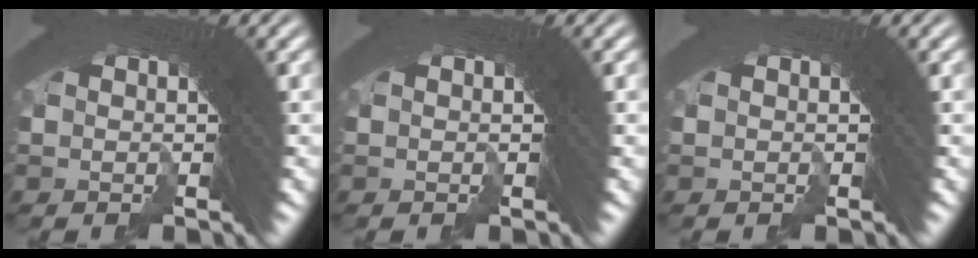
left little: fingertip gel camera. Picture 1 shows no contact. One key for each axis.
{"total": 0.0}
{"total": 0.0}